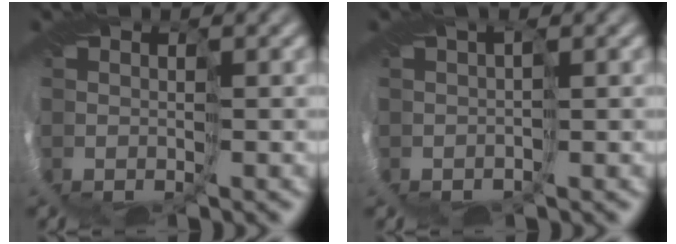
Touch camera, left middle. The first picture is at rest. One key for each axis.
{"total": 0.5, "fx": 0.2, "fy": -0.1, "fz": 0.5, "tx": -0.006, "ty": 0.006, "tz": 0.002}